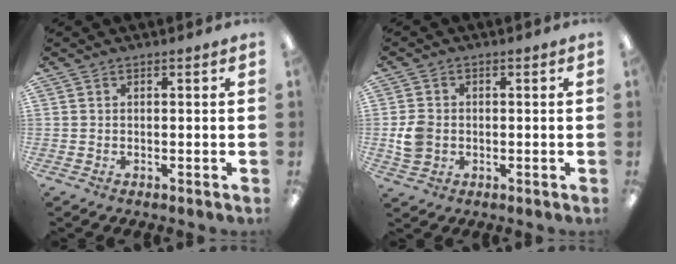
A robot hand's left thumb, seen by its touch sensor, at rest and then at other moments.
{"total": 5.7, "force": [-0.6, 4.8, 2.9], "torque": [-0.057, 0.006, -0.011]}